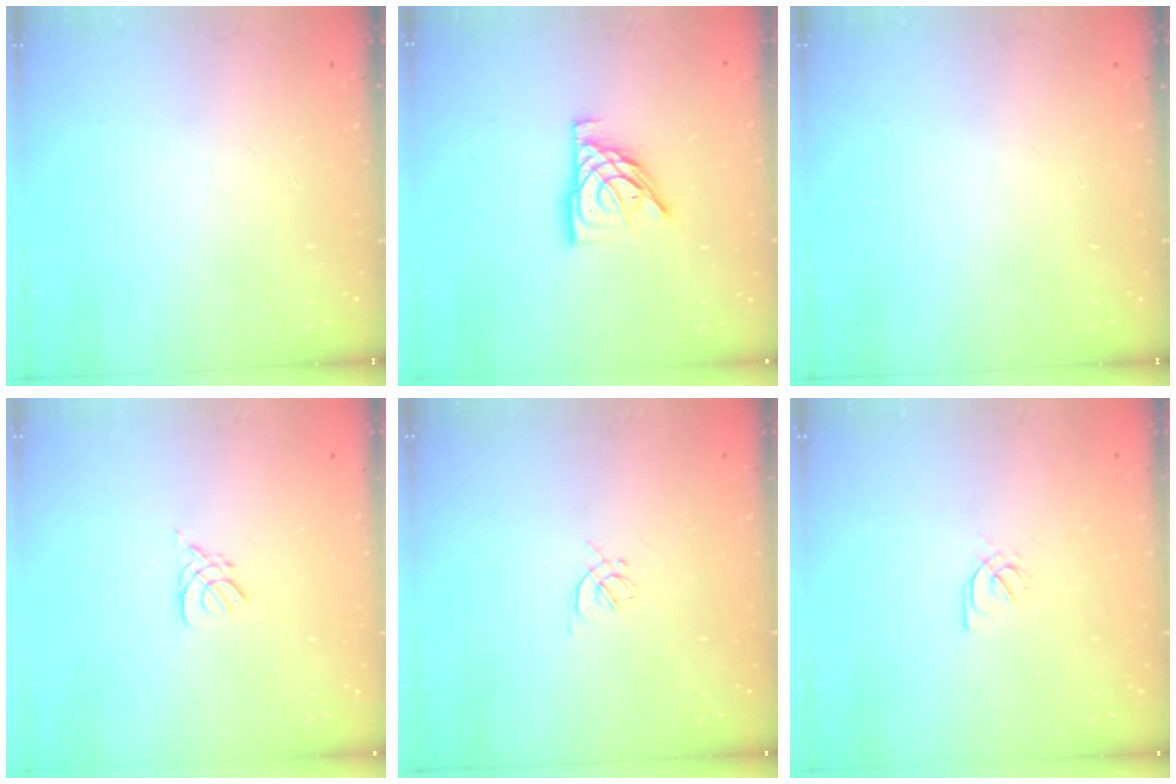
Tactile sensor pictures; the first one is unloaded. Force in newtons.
{"total": 10.7, "press": 10.6, "slide": 1.2}
{"total": 0.0}
{"total": 2.7, "press": 2.7, "slide": 0.5}
{"total": 1.2, "press": 1.2, "slide": 0.4}
{"total": 2.1, "press": 2.1, "slide": 0.2}